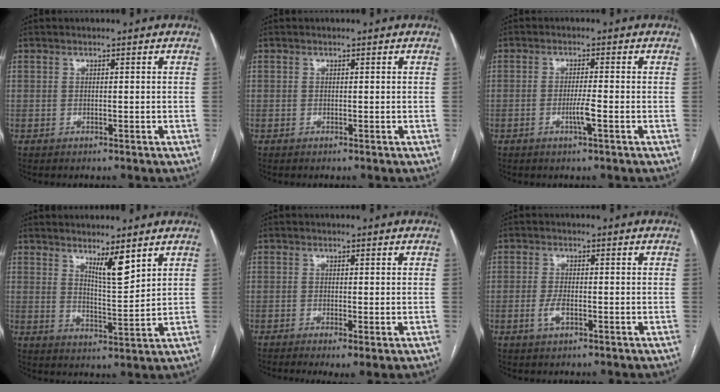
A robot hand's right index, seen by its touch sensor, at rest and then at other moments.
{"total": 0.0}
{"total": 2.8, "force": [-1.1, -0.2, 2.6], "torque": [-0.051, -0.004, -0.021]}
{"total": 5.5, "force": [3.8, 0.5, 4.0], "torque": [-0.069, -0.017, 0.067]}
{"total": 2.9, "force": [-1.3, 0.5, 2.6], "torque": [-0.037, -0.010, -0.020]}
{"total": 2.6, "force": [-0.9, 1.0, 2.2], "torque": [-0.049, 0.000, -0.018]}